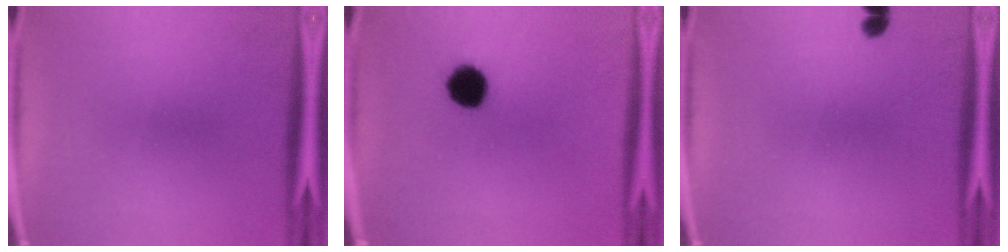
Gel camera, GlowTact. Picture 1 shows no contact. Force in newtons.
{"total": 7.2}
{"total": 1.3}